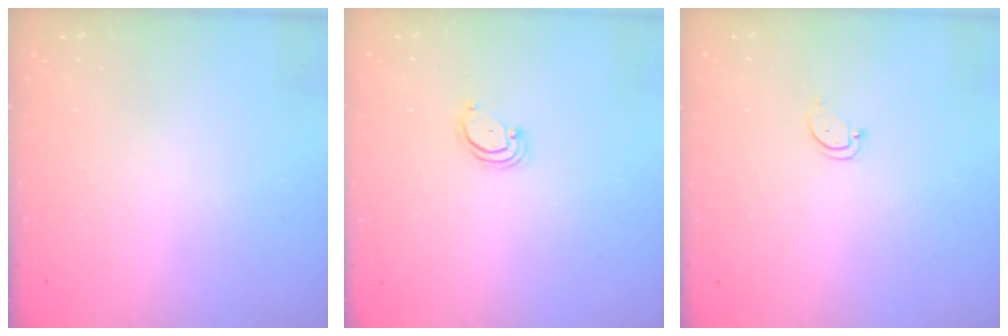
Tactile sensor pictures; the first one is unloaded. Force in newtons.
{"total": 2.5, "press": 2.5, "slide": 0.3}
{"total": 3.1, "press": 3.1, "slide": 0.2}